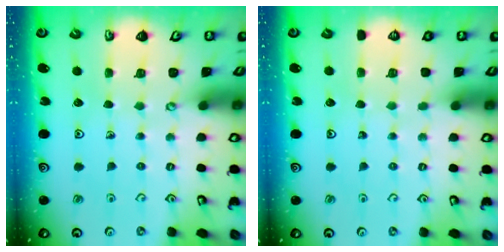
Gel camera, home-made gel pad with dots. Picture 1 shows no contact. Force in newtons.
{"total": 0.0}